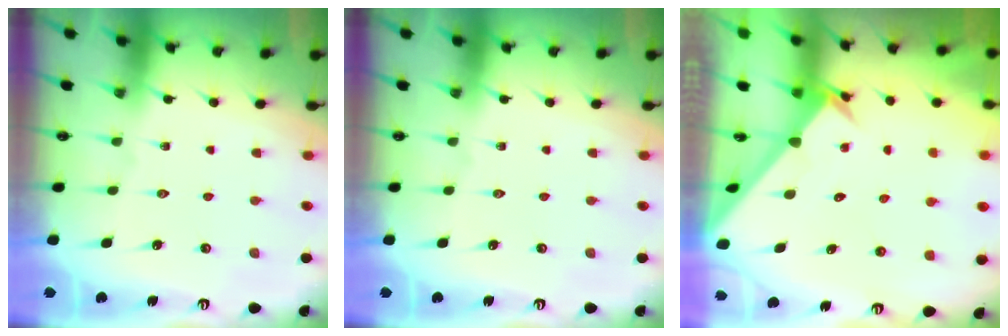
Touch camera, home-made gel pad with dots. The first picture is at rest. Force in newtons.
{"total": 0.0}
{"total": 2.6, "press": 2.6, "slide": 0.2}